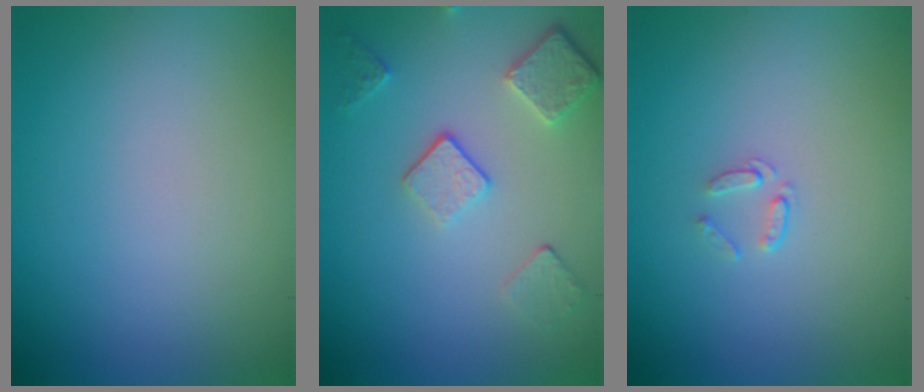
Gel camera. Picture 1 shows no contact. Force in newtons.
{"total": 3.6, "press": 2.9, "slide": 2.2}
{"total": 0.7, "press": 0.5, "slide": 0.5}